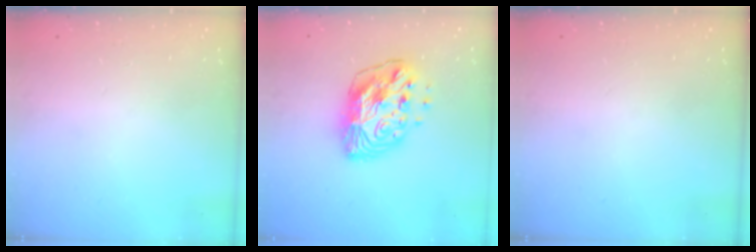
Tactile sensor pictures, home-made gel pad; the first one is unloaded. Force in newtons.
{"total": 13.1, "press": 13.0, "slide": 1.6}
{"total": 0.0}